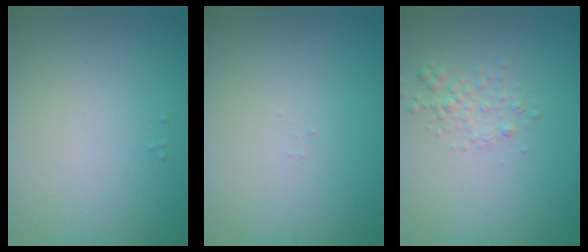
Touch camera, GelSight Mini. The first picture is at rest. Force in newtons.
{"total": 0.0}
{"total": 1.6, "press": 1.6, "slide": 0.1}